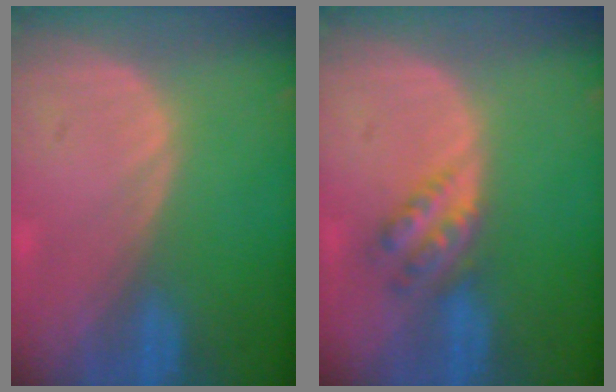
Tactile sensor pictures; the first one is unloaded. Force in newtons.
{"total": 4.5, "press": 4.0, "slide": 2.0}